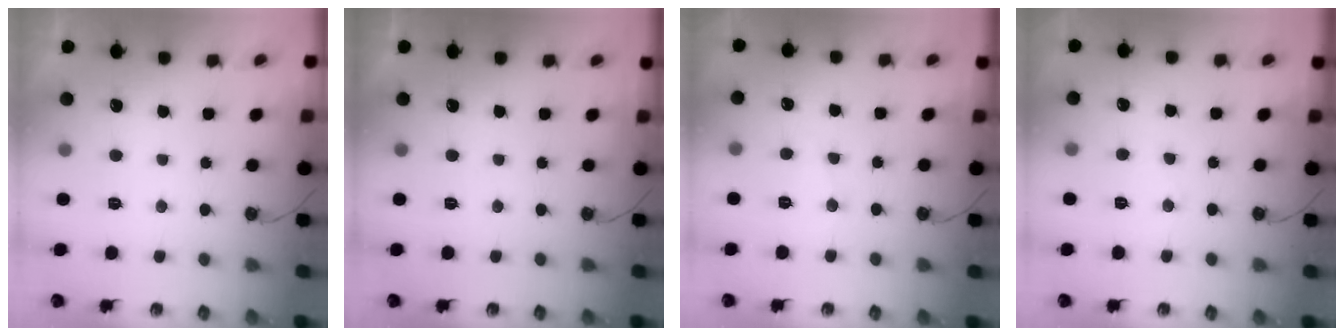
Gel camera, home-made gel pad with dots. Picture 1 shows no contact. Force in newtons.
{"total": 0.0}
{"total": 6.2, "press": 6.1, "slide": 0.8}
{"total": 4.9, "press": 4.8, "slide": 0.7}